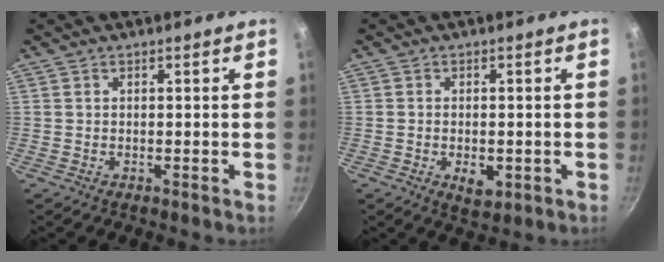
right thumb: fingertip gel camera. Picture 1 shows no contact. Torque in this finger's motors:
{"motor_torque": [-0.32, 0.09, -0.11, 0.01, 0.07]}